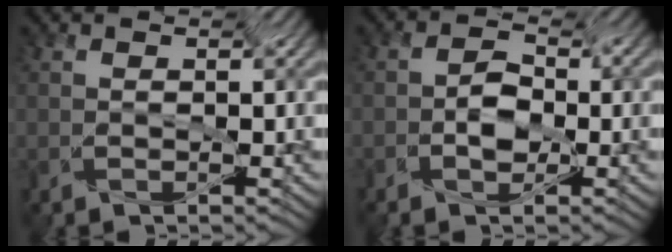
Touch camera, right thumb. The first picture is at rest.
{"total": 3.1, "force": [-2.9, 0.9, 0.5], "torque": [-0.017, -0.001, -0.055]}